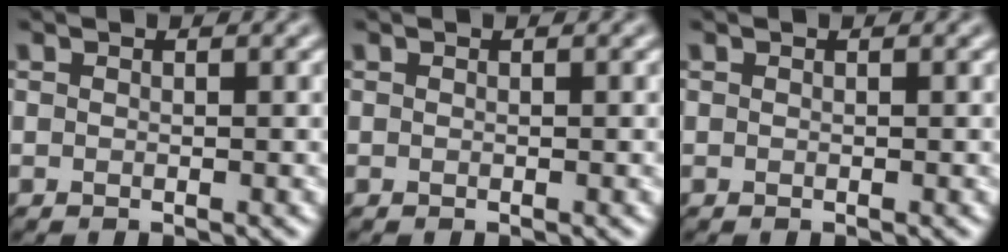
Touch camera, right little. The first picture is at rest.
{"total": 0.0}
{"total": 0.0}